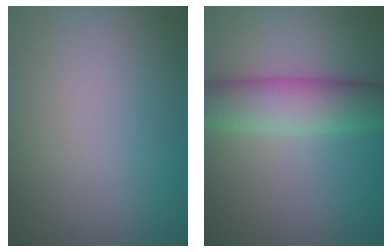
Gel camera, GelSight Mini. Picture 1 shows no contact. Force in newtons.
{"total": 5.6, "press": 5.6, "slide": 0.1}